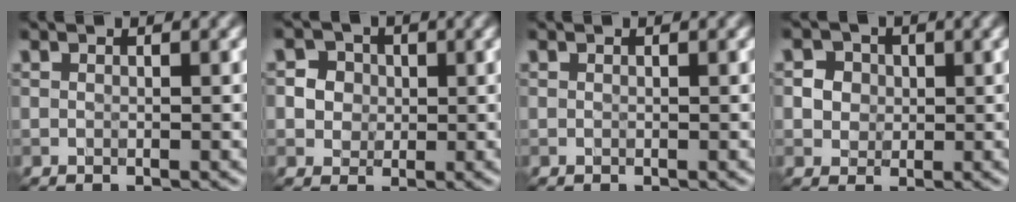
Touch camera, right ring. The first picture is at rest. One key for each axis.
{"total": 4.9, "fx": 1.6, "fy": 4.2, "fz": 1.9, "tx": -0.023, "ty": 0.018, "tz": 0.022}
{"total": 0.0}
{"total": 4.1, "fx": 1.4, "fy": 3.4, "fz": 1.7, "tx": -0.028, "ty": 0.011, "tz": 0.023}